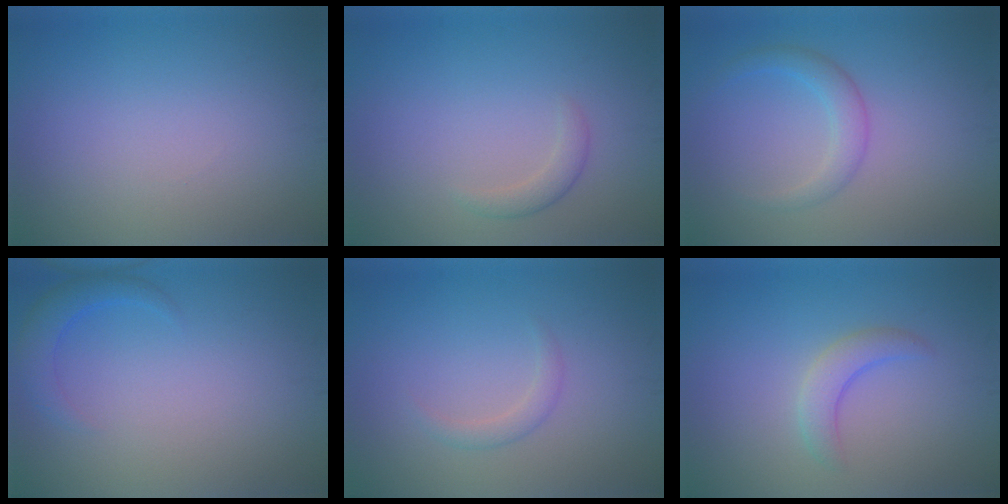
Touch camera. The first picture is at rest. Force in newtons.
{"total": 1.4, "press": 1.4, "slide": 0.1}
{"total": 2.3, "press": 2.3, "slide": 0.1}
{"total": 2.4, "press": 2.4, "slide": 0.2}
{"total": 1.3, "press": 1.3, "slide": 0.1}
{"total": 2.5, "press": 2.5, "slide": 0.2}